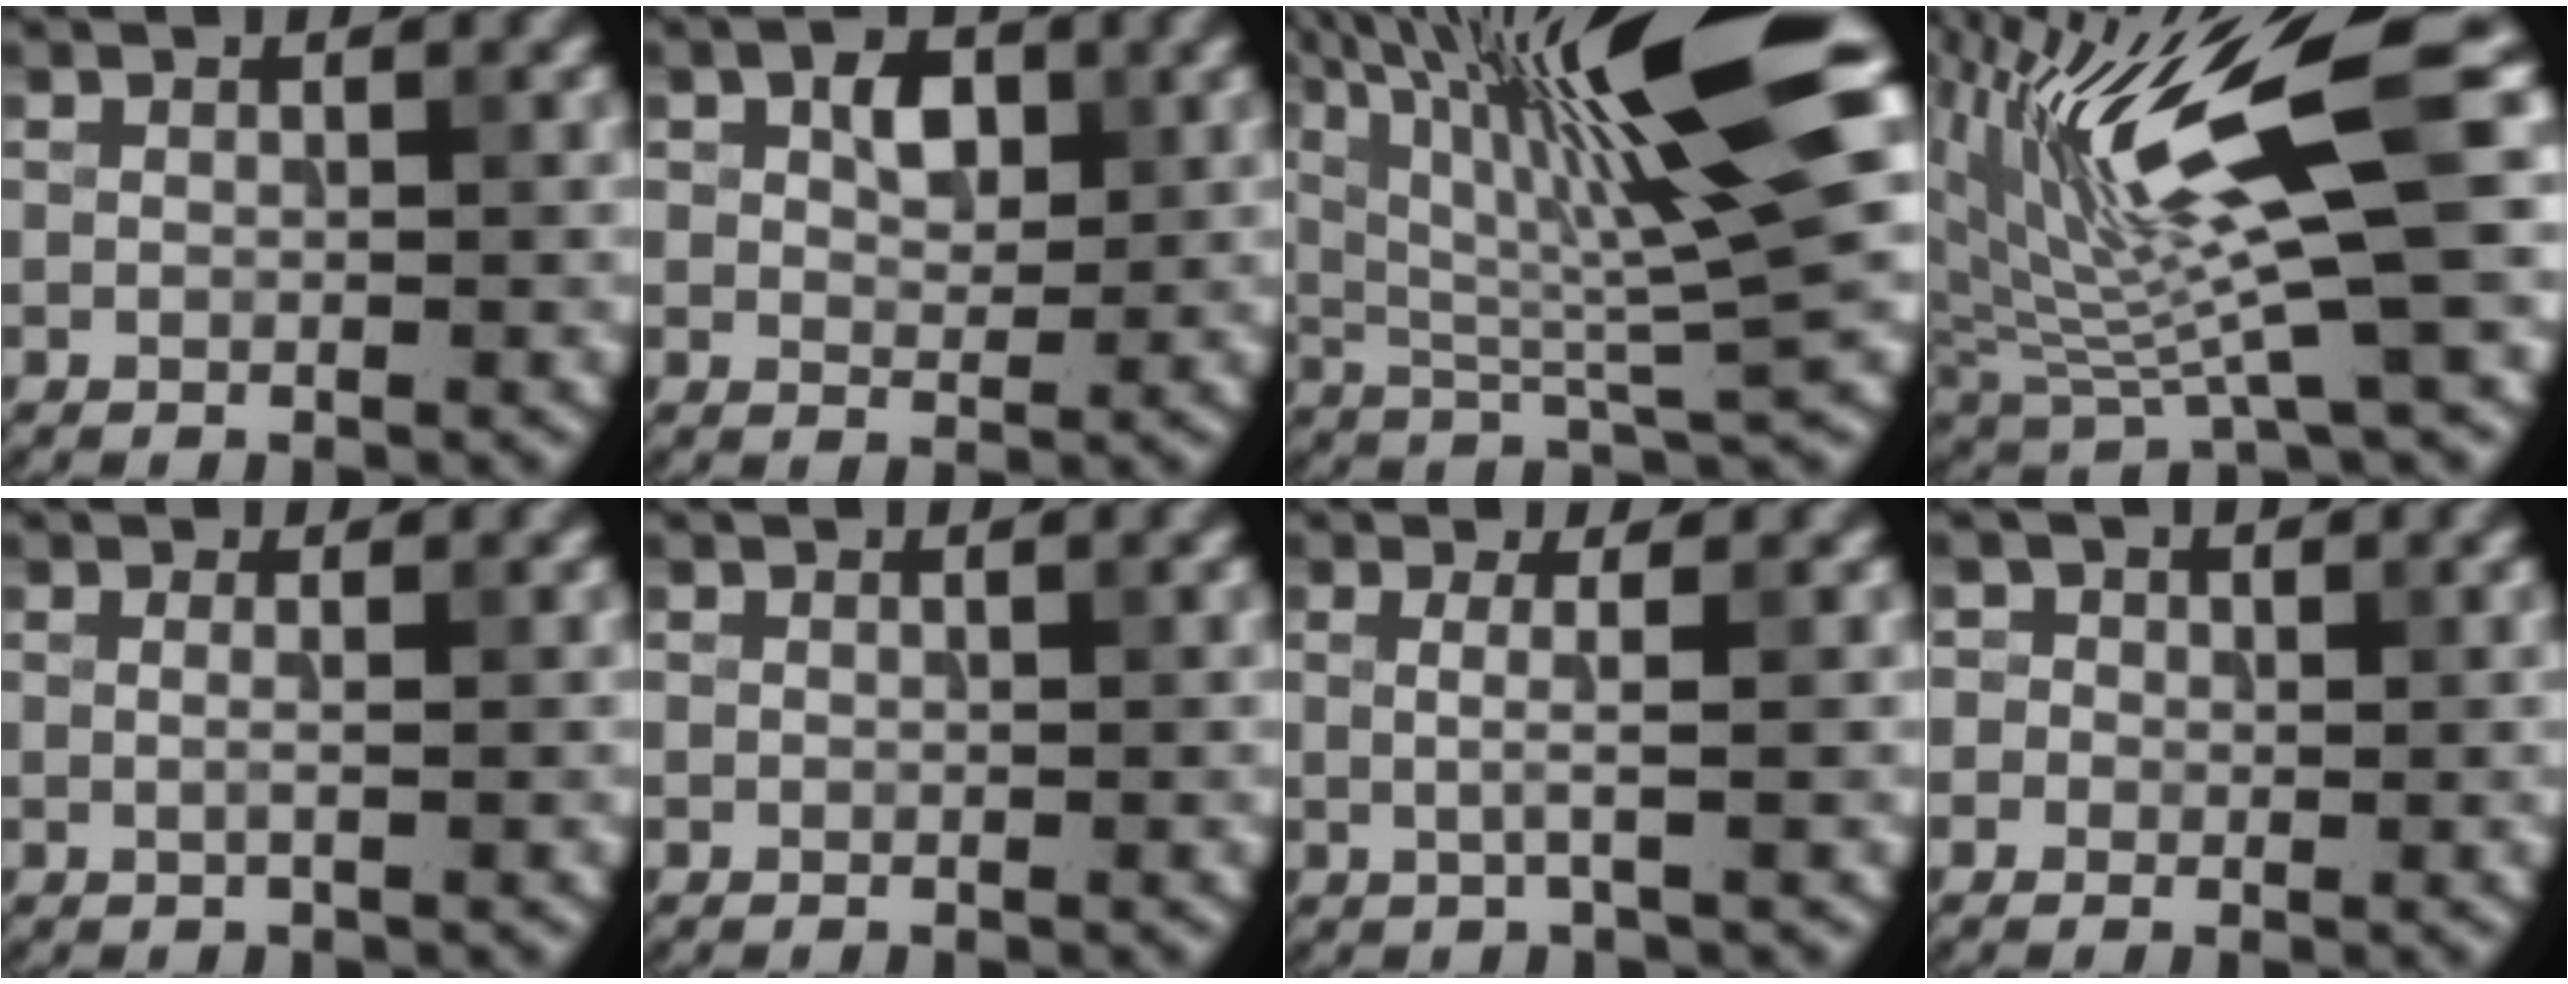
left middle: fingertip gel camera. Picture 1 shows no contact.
{"total": 2.8, "force": [0.9, 1.8, 2.0], "torque": [-0.035, 0.001, 0.015]}
{"total": 14.9, "force": [5.5, 2.3, 13.7], "torque": [-0.224, 0.015, 0.092]}
{"total": 12.6, "force": [4.1, 2.7, 11.6], "torque": [-0.206, -0.006, 0.083]}
{"total": 0.9, "force": [0.0, 0.3, 0.8], "torque": [-0.015, -0.004, -0.006]}
{"total": 0.0}
{"total": 1.9, "force": [0.0, 0.4, 1.9], "torque": [-0.040, 0.001, -0.006]}
{"total": 2.0, "force": [0.5, 1.8, 0.5], "torque": [0.010, 0.003, -0.009]}